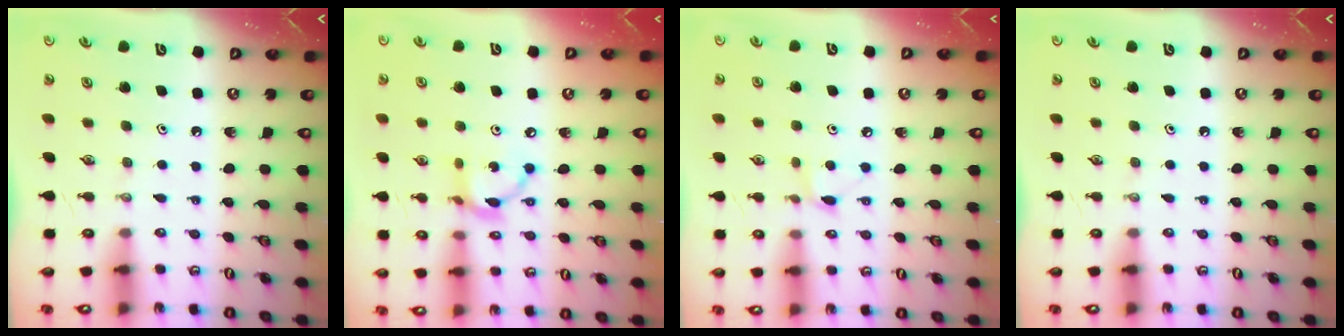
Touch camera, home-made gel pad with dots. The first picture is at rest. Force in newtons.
{"total": 8.5, "press": 8.5, "slide": 0.4}
{"total": 5.2, "press": 5.1, "slide": 0.8}
{"total": 0.0}